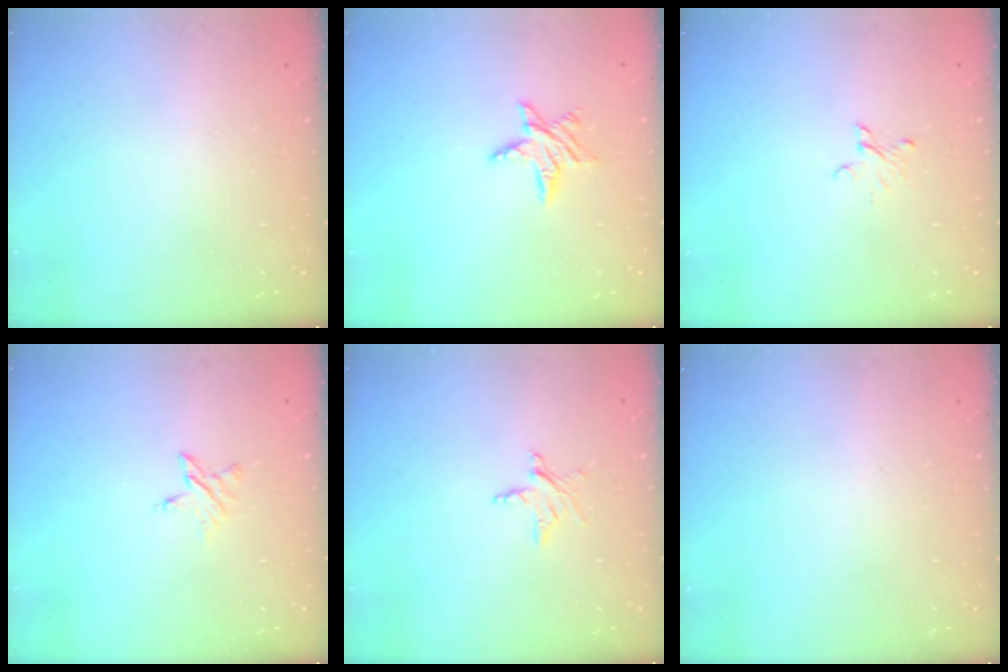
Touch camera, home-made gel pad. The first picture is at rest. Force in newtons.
{"total": 6.3, "press": 6.3, "slide": 0.3}
{"total": 3.0, "press": 3.0, "slide": 0.3}
{"total": 3.5, "press": 3.5, "slide": 0.4}
{"total": 3.7, "press": 3.7, "slide": 0.2}
{"total": 0.0}